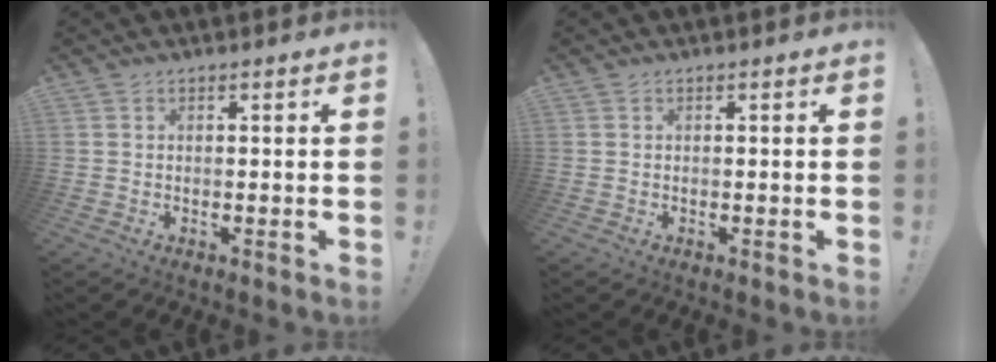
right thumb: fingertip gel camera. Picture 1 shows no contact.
{"total": 0.0}